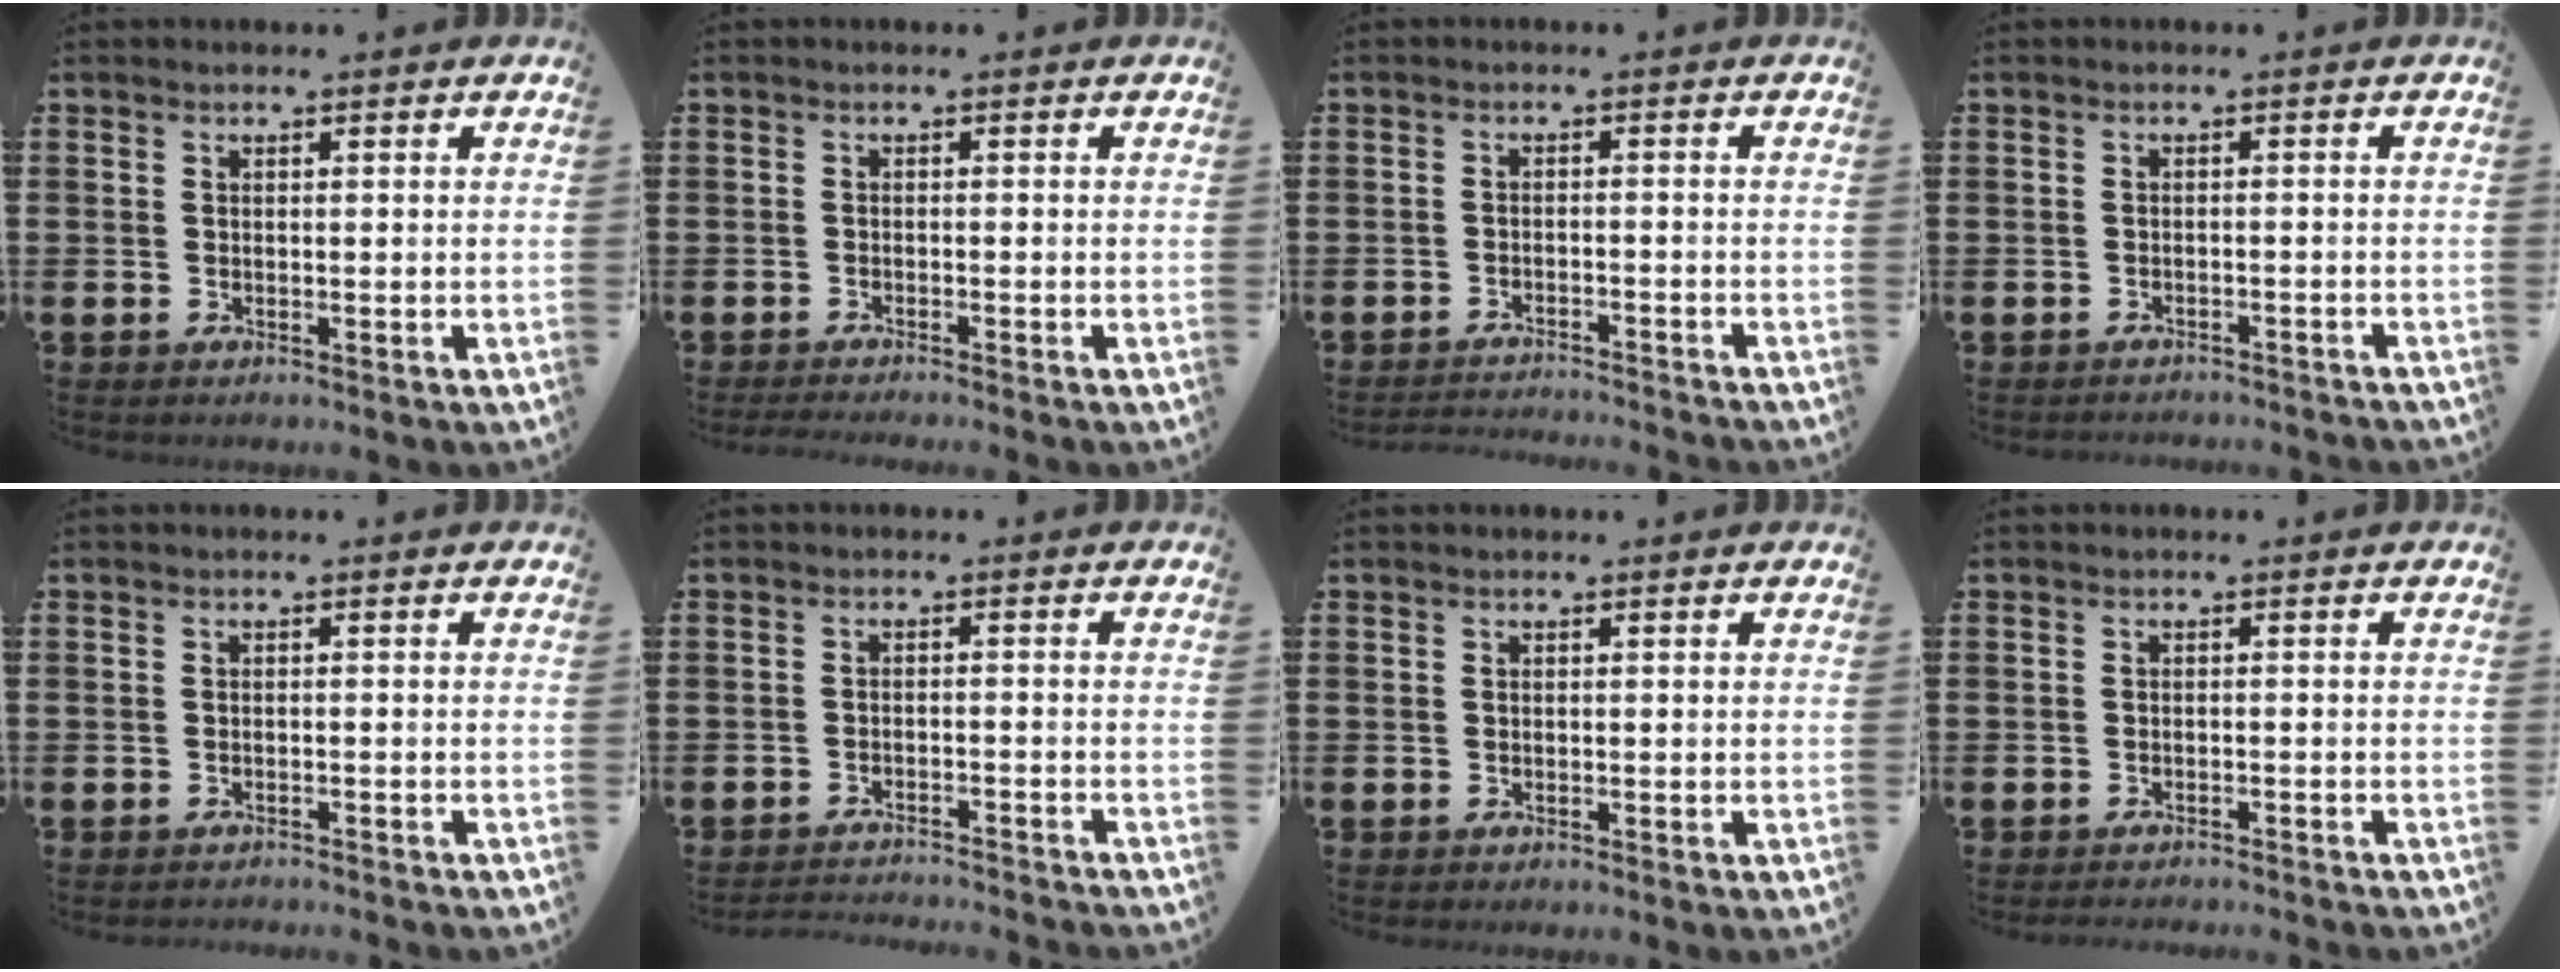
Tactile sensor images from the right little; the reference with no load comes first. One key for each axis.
{"total": 0.9, "fx": -0.8, "fy": -0.1, "fz": 0.4, "tx": -0.006, "ty": -0.002, "tz": -0.016}
{"total": 1.9, "fx": -1.9, "fy": -0.2, "fz": 0.0, "tx": -0.002, "ty": 0.003, "tz": -0.040}
{"total": 1.1, "fx": -1.1, "fy": -0.1, "fz": -0.1, "tx": -0.002, "ty": 0.004, "tz": -0.024}
{"total": 0.8, "fx": -0.8, "fy": -0.1, "fz": 0.0, "tx": -0.001, "ty": 0.001, "tz": -0.018}
{"total": 2.1, "fx": -2.1, "fy": -0.2, "fz": 0.0, "tx": -0.002, "ty": 0.004, "tz": -0.046}
{"total": 0.0}
{"total": 1.0, "fx": -1.0, "fy": -0.2, "fz": 0.0, "tx": -0.001, "ty": 0.001, "tz": -0.021}